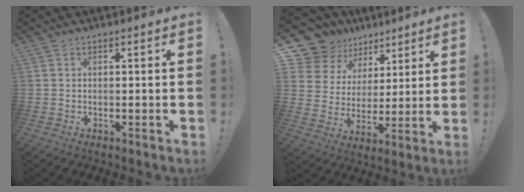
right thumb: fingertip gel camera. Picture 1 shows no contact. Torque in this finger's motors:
{"motor_torque": [0.52, 2.03, -0.22, 0.54, 0.15]}